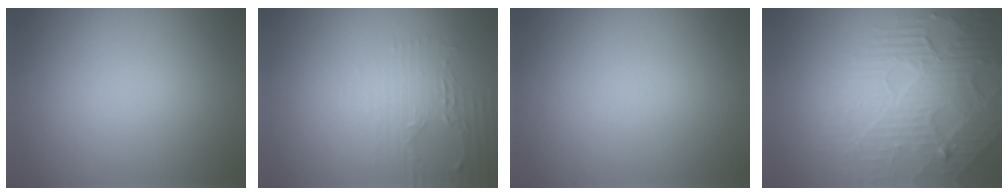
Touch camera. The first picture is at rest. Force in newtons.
{"total": 2.4, "press": 2.3, "slide": 0.9}
{"total": 0.0}
{"total": 5.3, "press": 4.6, "slide": 2.6}